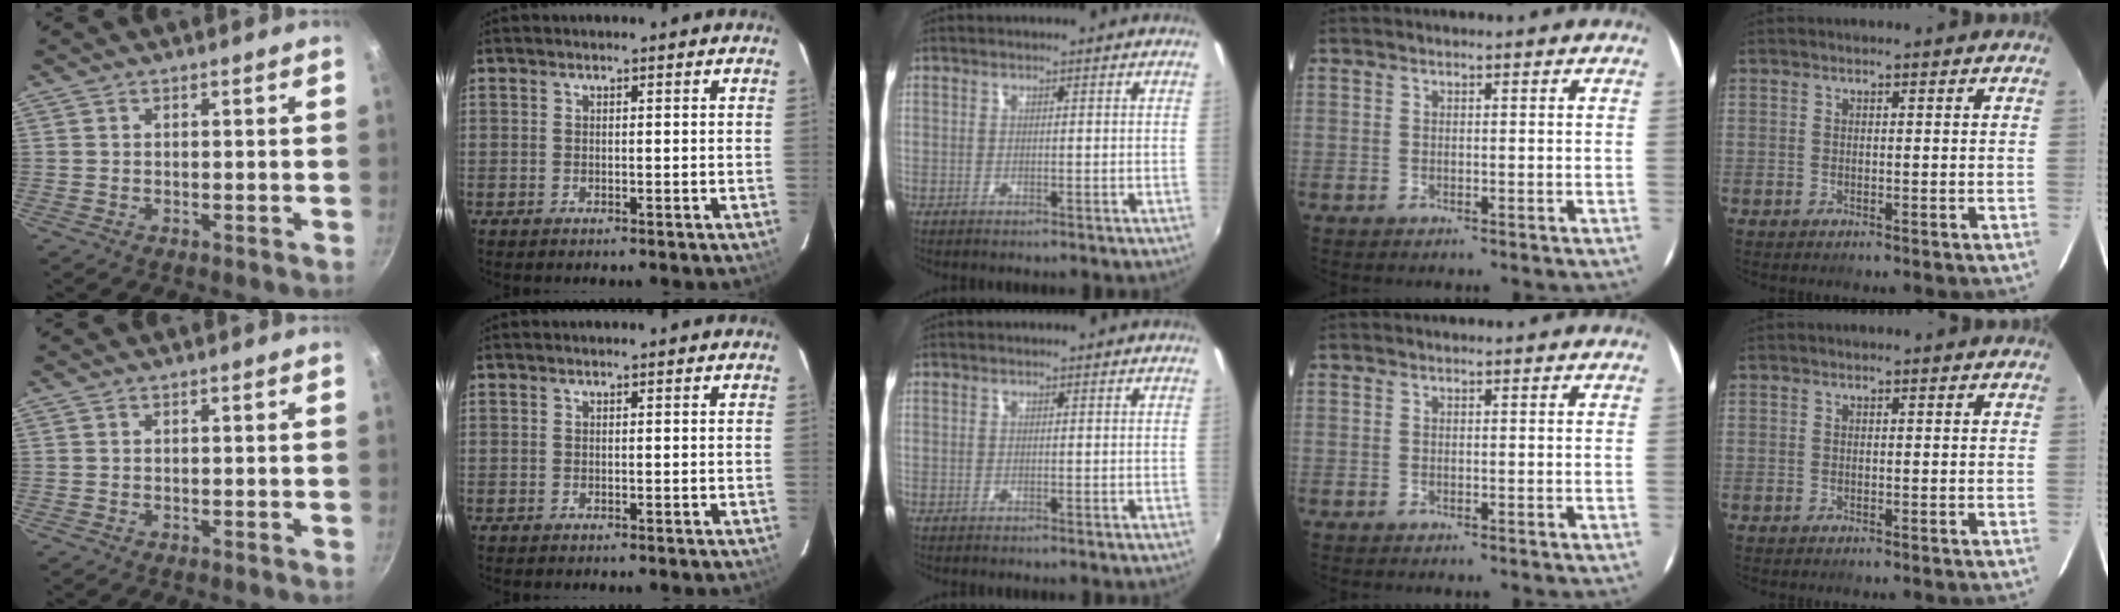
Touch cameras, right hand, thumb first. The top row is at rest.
{}